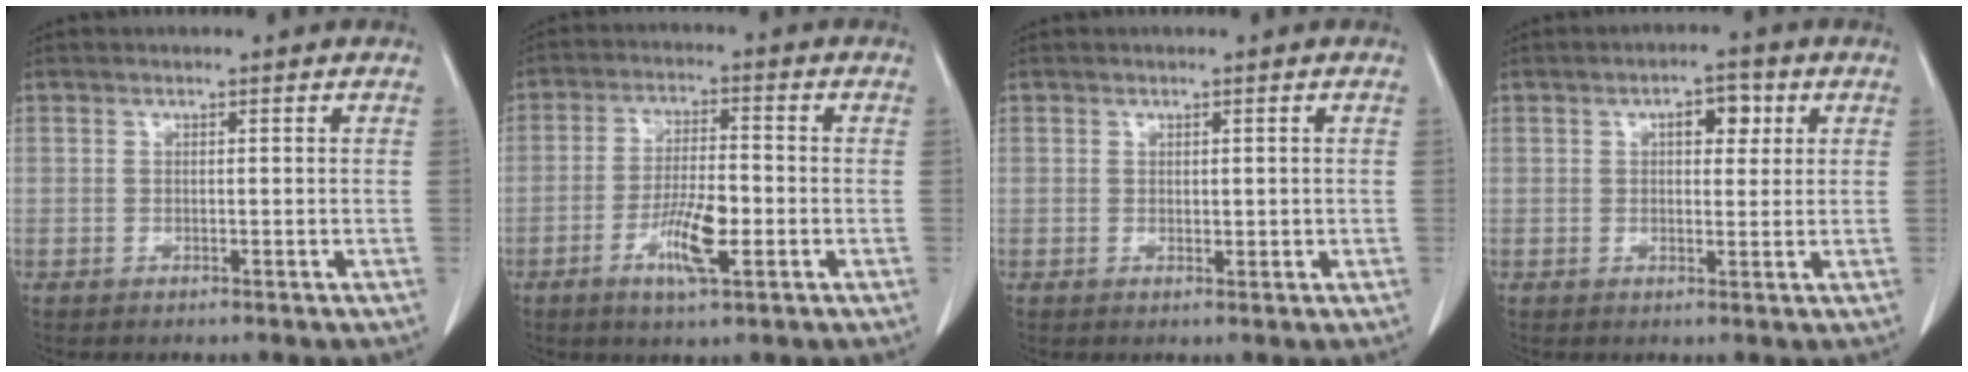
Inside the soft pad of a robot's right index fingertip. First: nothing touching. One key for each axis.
{"total": 7.5, "fx": -2.6, "fy": 1.5, "fz": 6.8, "tx": -0.130, "ty": -0.002, "tz": -0.043}
{"total": 0.9, "fx": 0.3, "fy": 0.6, "fz": 0.7, "tx": -0.008, "ty": -0.001, "tz": 0.009}
{"total": 4.2, "fx": 1.5, "fy": 2.0, "fz": 3.3, "tx": -0.046, "ty": 0.012, "tz": 0.019}